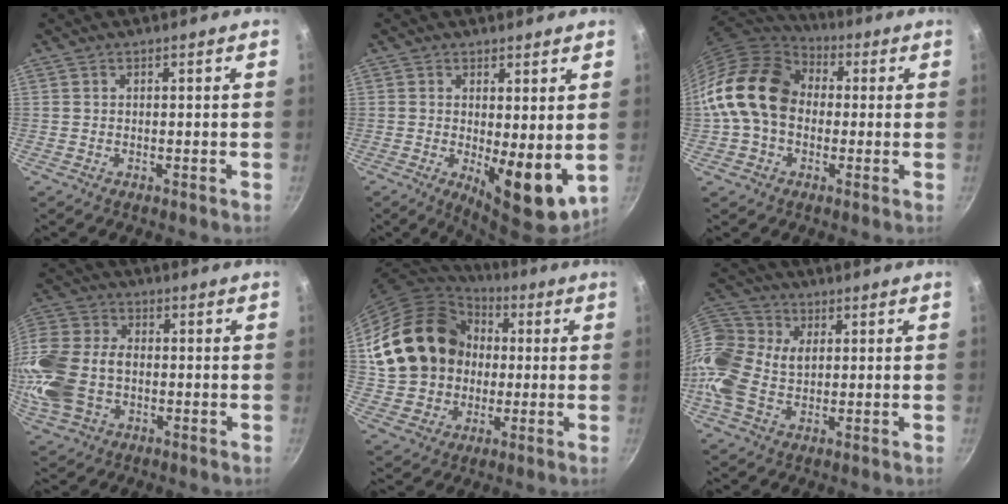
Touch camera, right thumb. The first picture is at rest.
{"total": 9.5, "force": [-0.1, 3.6, 8.8], "torque": [-0.109, -0.023, 0.008]}
{"total": 16.9, "force": [0.5, 12.8, 11.0], "torque": [-0.172, 0.034, -0.005]}
{"total": 18.5, "force": [-2.3, 13.2, 12.7], "torque": [-0.282, 0.033, -0.046]}
{"total": 21.5, "force": [2.7, 17.8, 11.7], "torque": [-0.196, 0.037, 0.060]}
{"total": 16.2, "force": [1.3, 12.2, 10.5], "torque": [-0.229, 0.020, 0.011]}